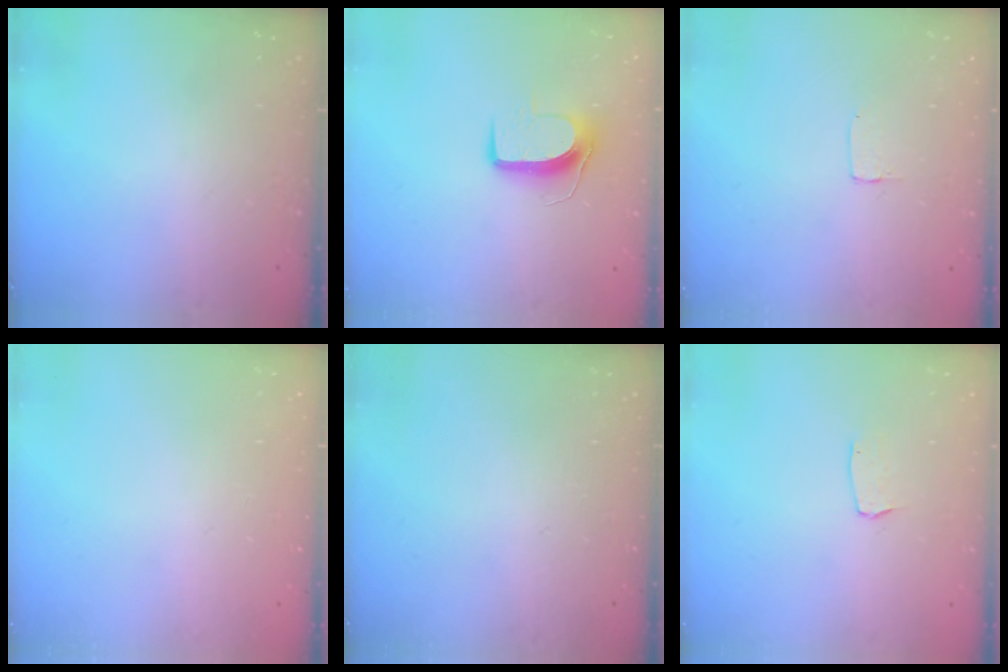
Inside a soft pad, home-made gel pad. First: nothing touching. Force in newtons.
{"total": 9.4, "press": 9.4, "slide": 0.3}
{"total": 1.2, "press": 1.2, "slide": 0.0}
{"total": 0.0}
{"total": 0.0}
{"total": 3.6, "press": 3.6, "slide": 0.3}